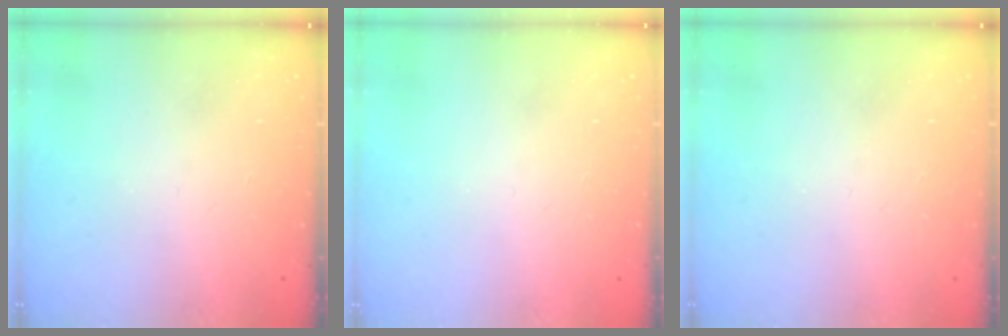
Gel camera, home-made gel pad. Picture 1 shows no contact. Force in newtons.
{"total": 0.0}
{"total": 0.0}